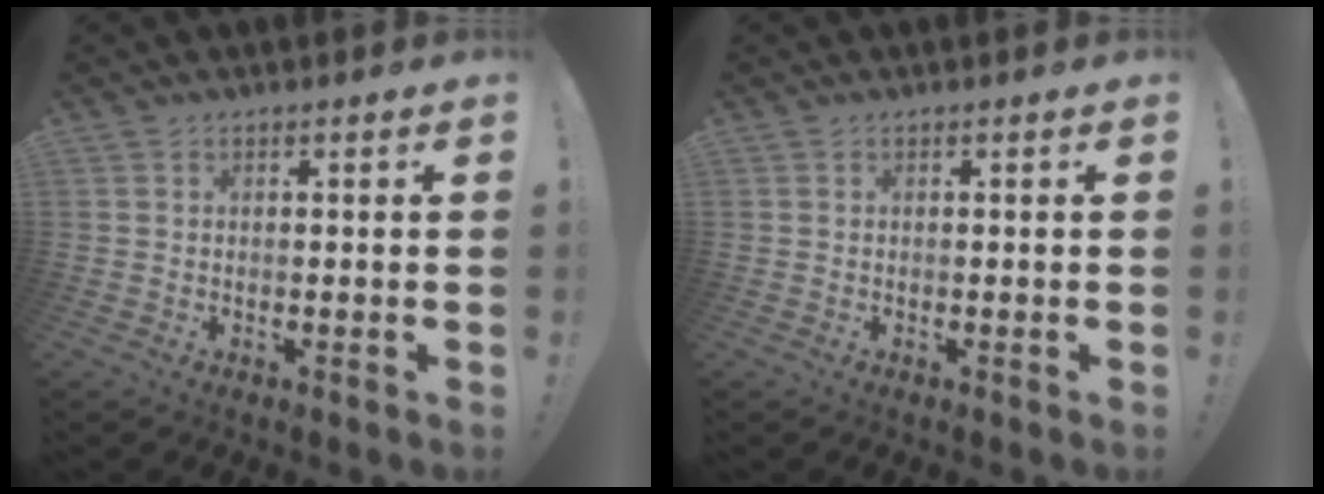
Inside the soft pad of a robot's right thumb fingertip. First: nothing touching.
{"total": 0.0}